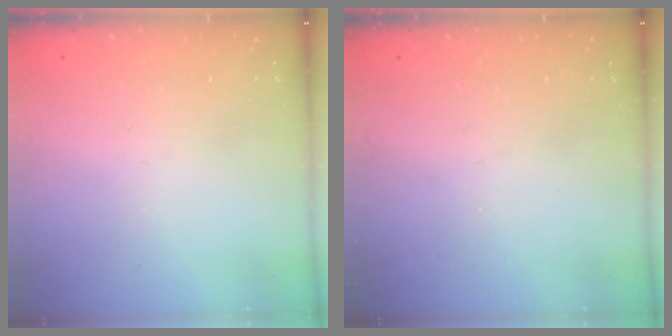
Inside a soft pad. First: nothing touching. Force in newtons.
{"total": 0.0}